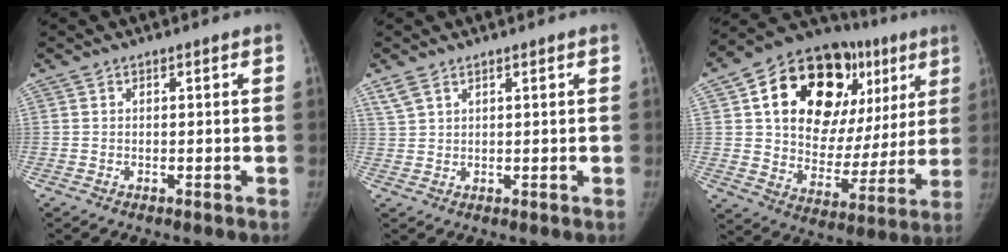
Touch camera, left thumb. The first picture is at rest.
{"total": 2.7, "force": [1.9, 1.3, 1.5], "torque": [-0.034, 0.004, 0.048]}
{"total": 29.0, "force": [11.4, 18.0, 19.6], "torque": [-0.236, 0.017, 0.183]}